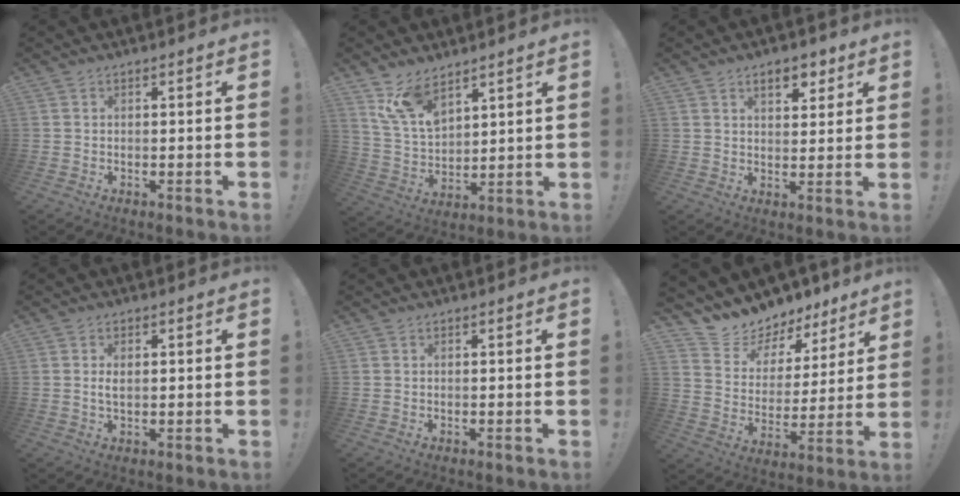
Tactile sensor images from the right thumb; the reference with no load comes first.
{"total": 12.1, "force": [8.9, 6.3, 5.3], "torque": [-0.114, -0.049, 0.176]}
{"total": 6.9, "force": [4.1, 3.7, 4.1], "torque": [-0.048, -0.013, 0.070]}
{"total": 2.3, "force": [0.2, 1.1, 2.0], "torque": [-0.034, 0.000, 0.001]}
{"total": 0.0}
{"total": 10.2, "force": [8.9, 5.0, 1.0], "torque": [-0.033, -0.086, 0.159]}